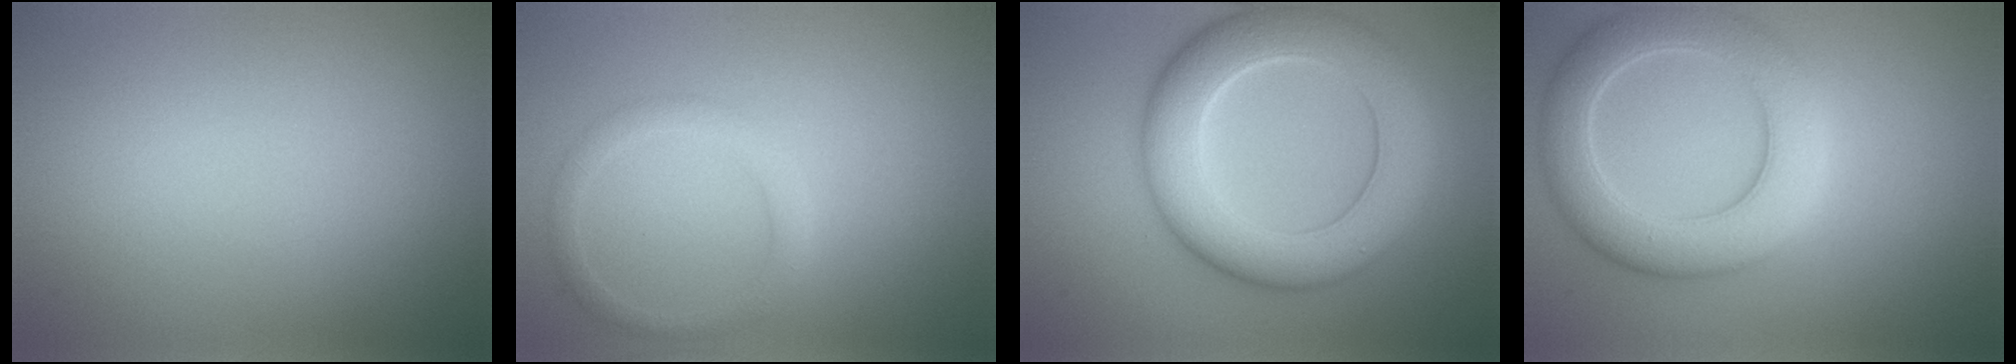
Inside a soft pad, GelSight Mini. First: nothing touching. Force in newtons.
{"total": 2.0, "press": 2.0, "slide": 0.1}
{"total": 9.3, "press": 9.3, "slide": 0.5}
{"total": 6.8, "press": 6.8, "slide": 0.7}